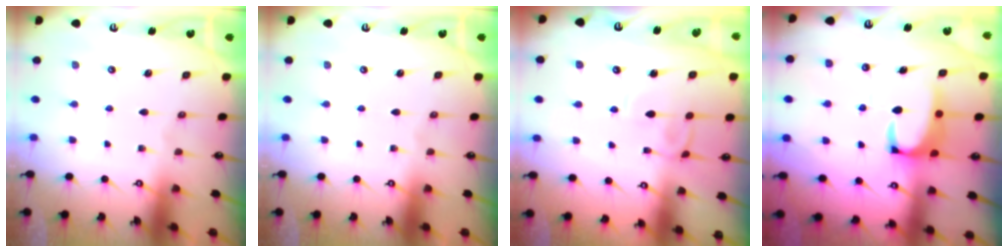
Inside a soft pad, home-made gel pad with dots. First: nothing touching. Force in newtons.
{"total": 0.0}
{"total": 2.9, "press": 2.9, "slide": 0.2}
{"total": 2.8, "press": 2.6, "slide": 1.1}